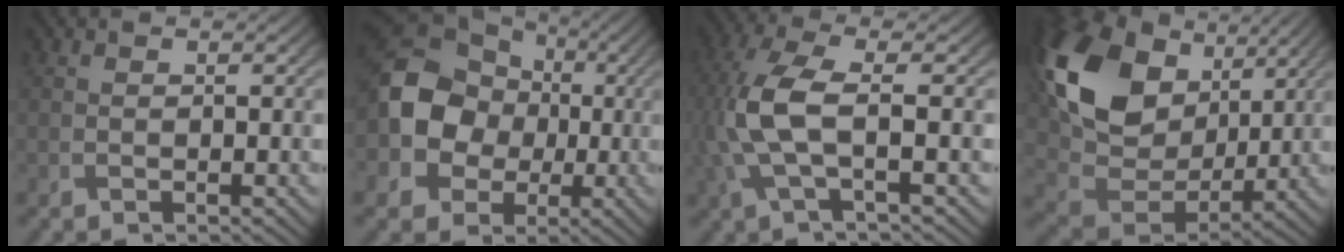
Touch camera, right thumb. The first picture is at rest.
{"total": 11.9, "force": [-0.8, 9.9, 6.5], "torque": [-0.136, 0.000, -0.038]}
{"total": 8.2, "force": [-0.5, 2.8, 7.6], "torque": [-0.193, 0.001, -0.015]}
{"total": 17.6, "force": [6.5, 12.1, 10.9], "torque": [-0.257, 0.023, 0.127]}